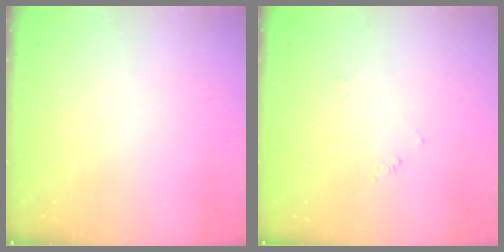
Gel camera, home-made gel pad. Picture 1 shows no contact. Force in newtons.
{"total": 0.0}